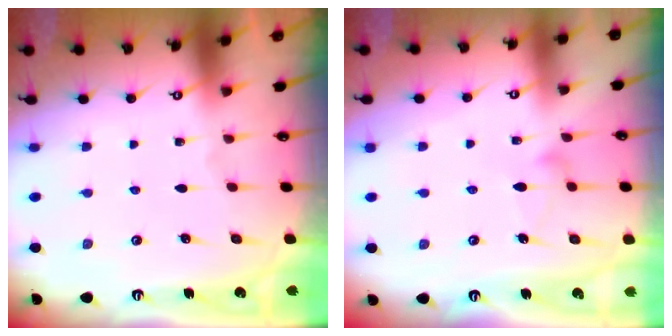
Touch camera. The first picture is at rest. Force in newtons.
{"total": 8.8, "press": 8.7, "slide": 0.5}